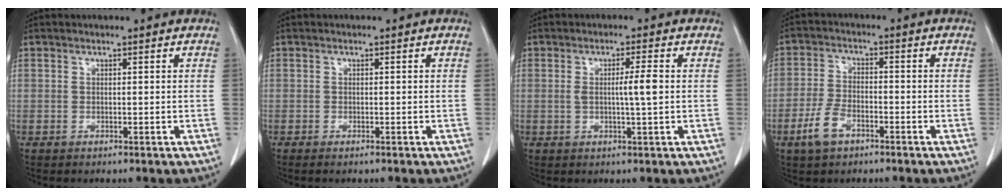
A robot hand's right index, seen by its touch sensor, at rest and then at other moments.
{"total": 0.7, "force": [-0.6, 0.1, 0.5], "torque": [-0.012, -0.002, -0.009]}
{"total": 3.8, "force": [0.1, -0.3, 3.7], "torque": [-0.066, -0.003, 0.001]}
{"total": 5.7, "force": [-3.3, 2.8, 3.8], "torque": [-0.088, 0.001, -0.063]}